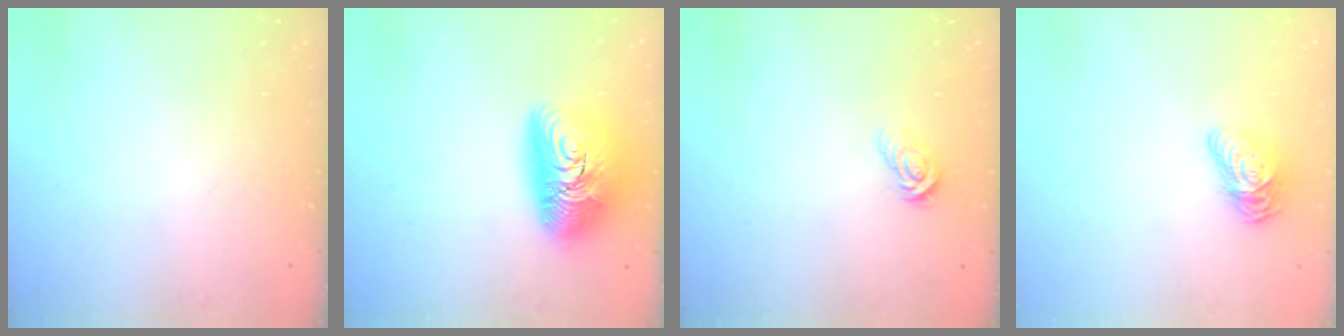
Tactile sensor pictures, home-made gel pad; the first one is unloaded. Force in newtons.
{"total": 14.9, "press": 14.9, "slide": 1.2}
{"total": 6.6, "press": 6.6, "slide": 0.2}
{"total": 10.6, "press": 10.6, "slide": 1.0}